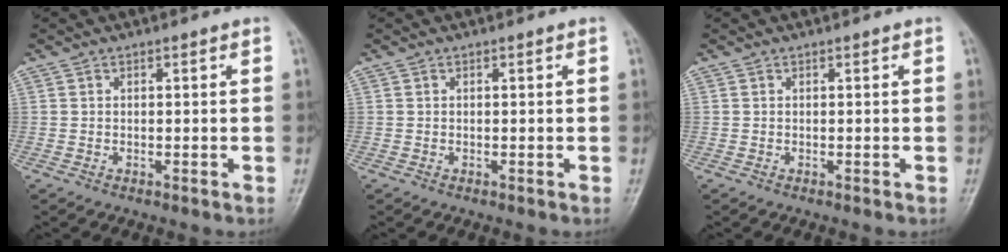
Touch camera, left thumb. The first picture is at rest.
{"total": 0.0}
{"total": 0.0}